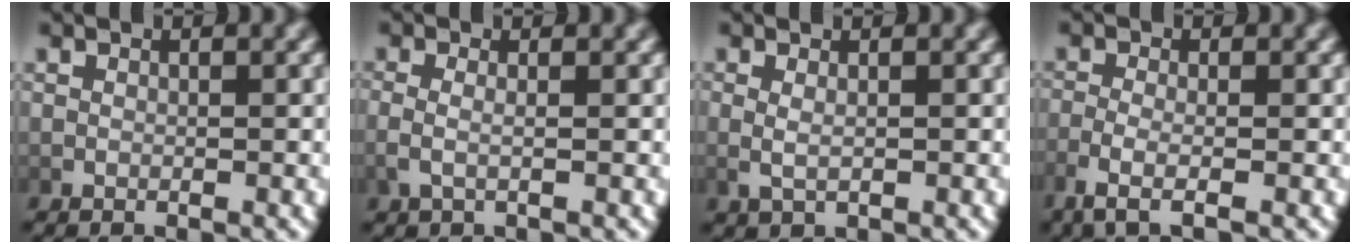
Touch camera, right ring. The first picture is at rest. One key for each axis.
{"total": 1.8, "fx": -0.2, "fy": 0.8, "fz": 1.6, "tx": -0.048, "ty": -0.009, "tz": 0.002}
{"total": 1.5, "fx": 0.1, "fy": 0.7, "fz": 1.4, "tx": -0.034, "ty": -0.009, "tz": 0.012}
{"total": 3.0, "fx": -1.4, "fy": 0.6, "fz": 2.5, "tx": -0.066, "ty": -0.011, "tz": -0.021}